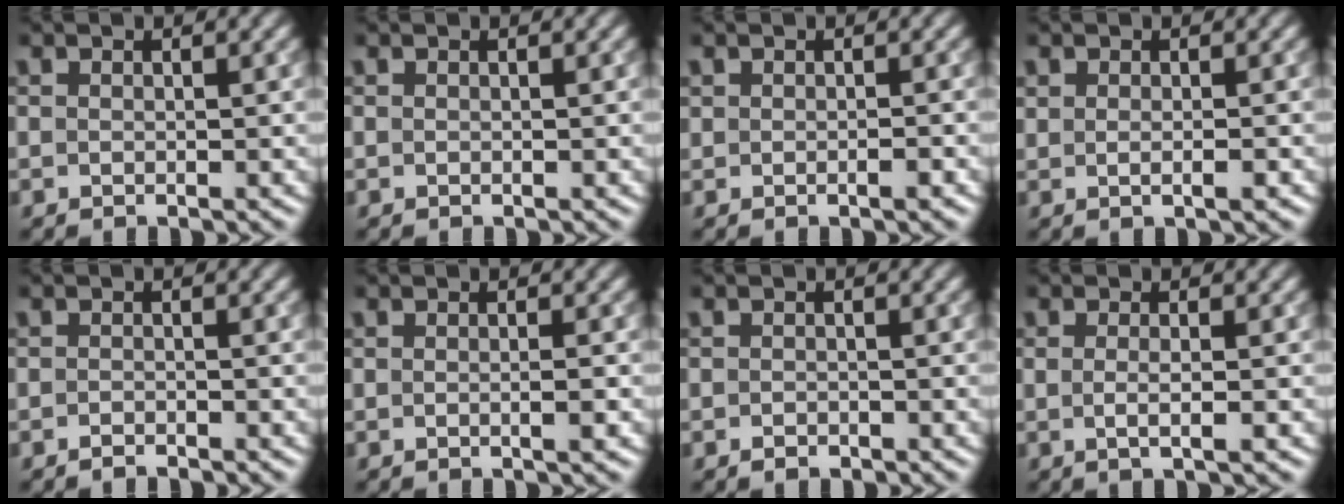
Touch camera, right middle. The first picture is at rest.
{"total": 0.0}
{"total": 0.8, "force": [-0.2, 0.4, 0.7], "torque": [-0.010, -0.002, -0.001]}
{"total": 1.0, "force": [0.0, 0.2, 1.0], "torque": [-0.018, -0.003, 0.001]}
{"total": 0.8, "force": [-0.7, 0.1, 0.3], "torque": [-0.003, 0.001, -0.015]}
{"total": 1.2, "force": [-0.2, 0.2, 1.1], "torque": [-0.014, -0.002, -0.006]}
{"total": 0.8, "force": [-0.6, 0.4, 0.4], "torque": [-0.004, -0.002, -0.009]}
{"total": 1.9, "force": [-0.1, 0.5, 1.8], "torque": [-0.028, -0.005, -0.007]}